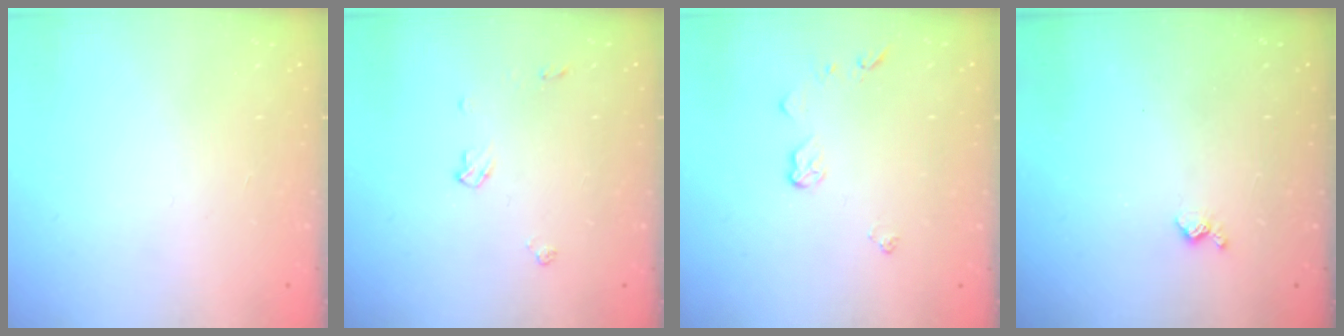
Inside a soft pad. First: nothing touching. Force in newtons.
{"total": 4.7, "press": 4.7, "slide": 0.7}
{"total": 4.2, "press": 4.2, "slide": 0.5}
{"total": 3.8, "press": 3.7, "slide": 0.7}